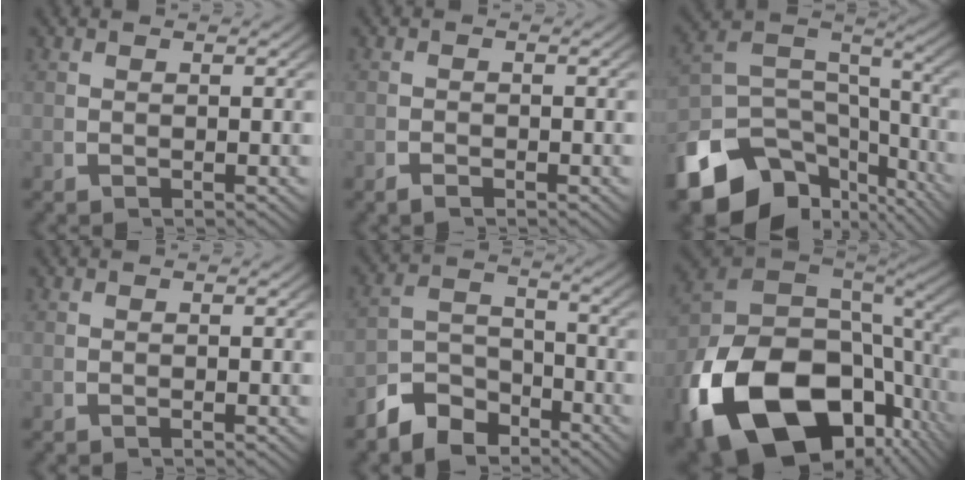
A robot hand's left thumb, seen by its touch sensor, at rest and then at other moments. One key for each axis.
{"total": 0.8, "fx": -0.8, "fy": 0.1, "fz": 0.1, "tx": 0.004, "ty": -0.003, "tz": -0.018}
{"total": 14.8, "fx": -4.9, "fy": 9.8, "fz": 10.0, "tx": -0.190, "ty": -0.044, "tz": -0.064}
{"total": 0.0}
{"total": 6.9, "fx": -4.2, "fy": 4.6, "fz": 2.8, "tx": -0.036, "ty": -0.021, "tz": -0.071}
{"total": 22.7, "fx": -5.6, "fy": 14.5, "fz": 16.6, "tx": -0.350, "ty": -0.089, "tz": -0.044}